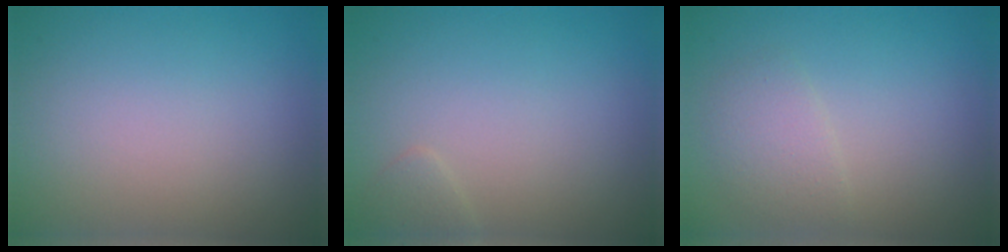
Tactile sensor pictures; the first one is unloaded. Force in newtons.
{"total": 0.8, "press": 0.8, "slide": 0.0}
{"total": 2.0, "press": 2.0, "slide": 0.1}